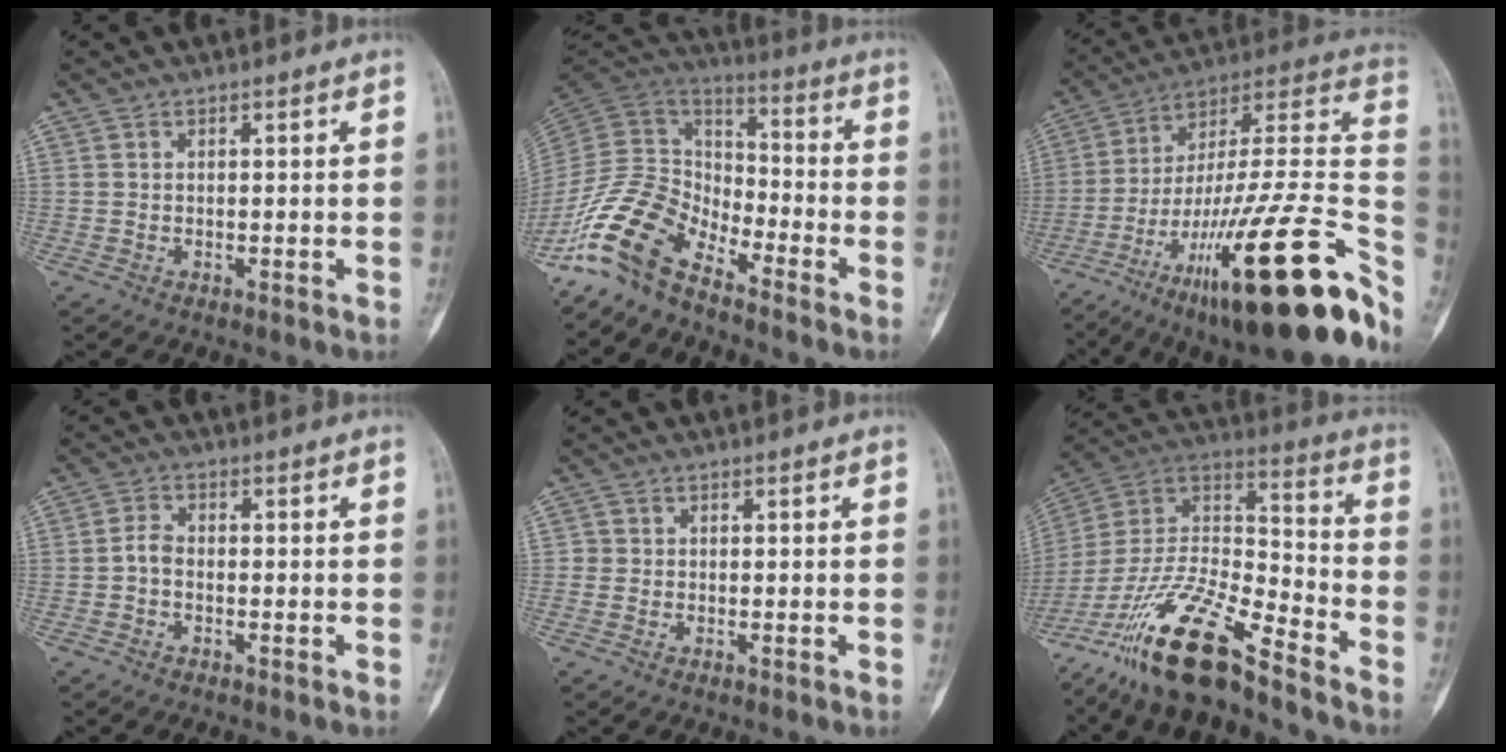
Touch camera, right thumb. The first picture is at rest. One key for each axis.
{"total": 13.4, "fx": -10.0, "fy": 6.1, "fz": 6.4, "tx": -0.117, "ty": 0.089, "tz": -0.209}
{"total": 35.6, "fx": -16.2, "fy": 8.2, "fz": 30.7, "tx": -0.384, "ty": 0.070, "tz": -0.250}
{"total": 2.3, "fx": -0.7, "fy": 1.4, "fz": 1.6, "tx": -0.029, "ty": 0.009, "tz": -0.021}
{"total": 0.8, "fx": -0.1, "fy": 0.8, "fz": 0.1, "tx": 0.004, "ty": 0.004, "tz": -0.004}
{"total": 19.5, "fx": -14.3, "fy": 4.4, "fz": 12.4, "tx": -0.240, "ty": 0.073, "tz": -0.268}